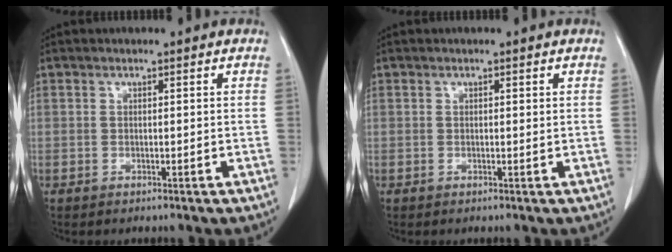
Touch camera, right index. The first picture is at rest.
{"total": 0.0}